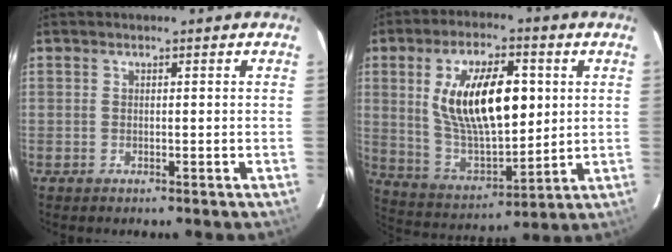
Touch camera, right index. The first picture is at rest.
{"total": 18.9, "force": [4.2, 8.6, 16.3], "torque": [-0.293, 0.005, 0.089]}